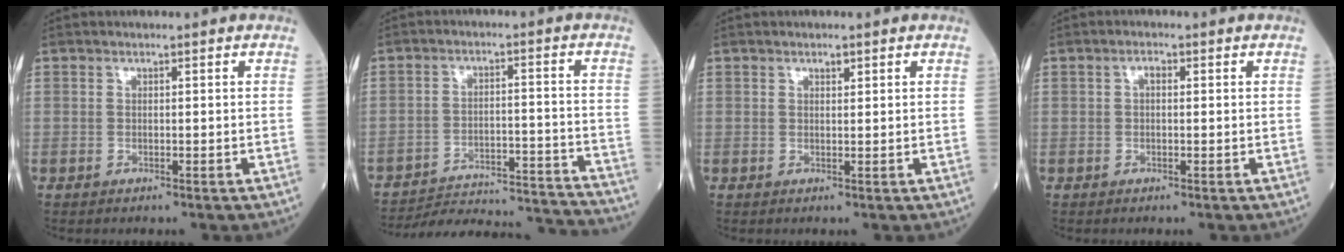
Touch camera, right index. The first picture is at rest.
{"total": 19.0, "force": [-18.7, 0.6, 2.9], "torque": [-0.047, 0.003, -0.255]}
{"total": 0.9, "force": [0.6, 0.3, 0.6], "torque": [-0.011, -0.003, 0.009]}
{"total": 1.2, "force": [0.2, 0.6, 1.1], "torque": [-0.019, 0.004, 0.001]}